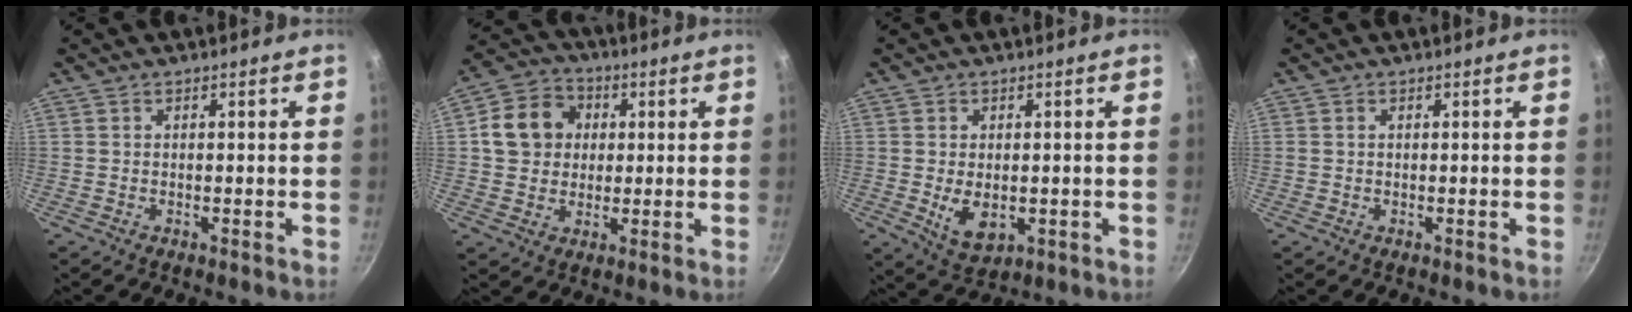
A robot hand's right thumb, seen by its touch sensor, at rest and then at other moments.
{"total": 10.6, "force": [1.8, 9.2, 5.1], "torque": [-0.062, 0.013, 0.019]}
{"total": 6.6, "force": [-0.7, 4.2, 5.0], "torque": [-0.075, -0.013, 0.001]}
{"total": 0.6, "force": [0.2, 0.5, 0.2], "torque": [-0.002, 0.003, 0.004]}